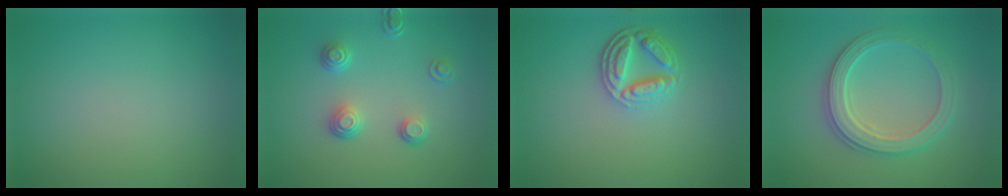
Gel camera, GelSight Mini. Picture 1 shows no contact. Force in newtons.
{"total": 2.6, "press": 1.7, "slide": 2.0}
{"total": 3.8, "press": 3.2, "slide": 2.0}
{"total": 4.8, "press": 4.8, "slide": 0.7}